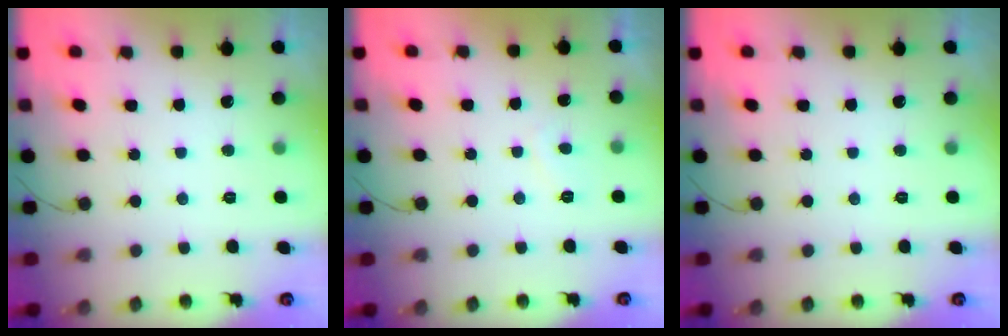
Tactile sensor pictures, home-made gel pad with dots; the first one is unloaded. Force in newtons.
{"total": 0.8, "press": 0.5, "slide": 0.6}
{"total": 0.0}